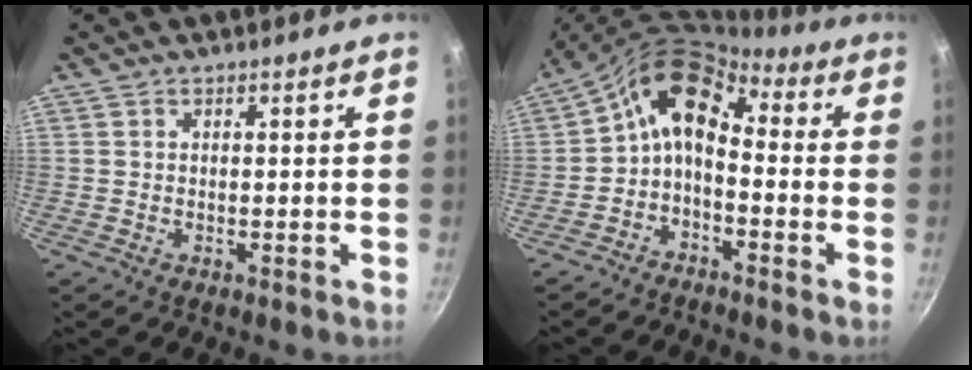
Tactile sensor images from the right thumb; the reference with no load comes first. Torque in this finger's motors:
{"motor_torque": [-0.74, 1.07, 1.34, -0.24, 0.14]}